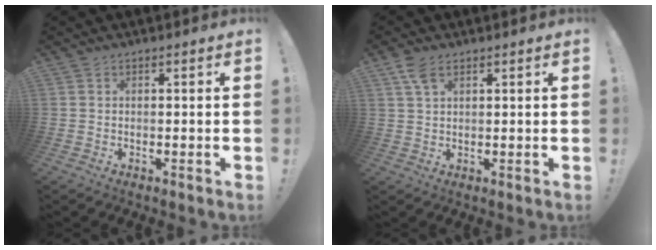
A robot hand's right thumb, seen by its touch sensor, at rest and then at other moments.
{"total": 4.7, "force": [2.7, 2.4, 3.0], "torque": [-0.054, -0.008, 0.051]}